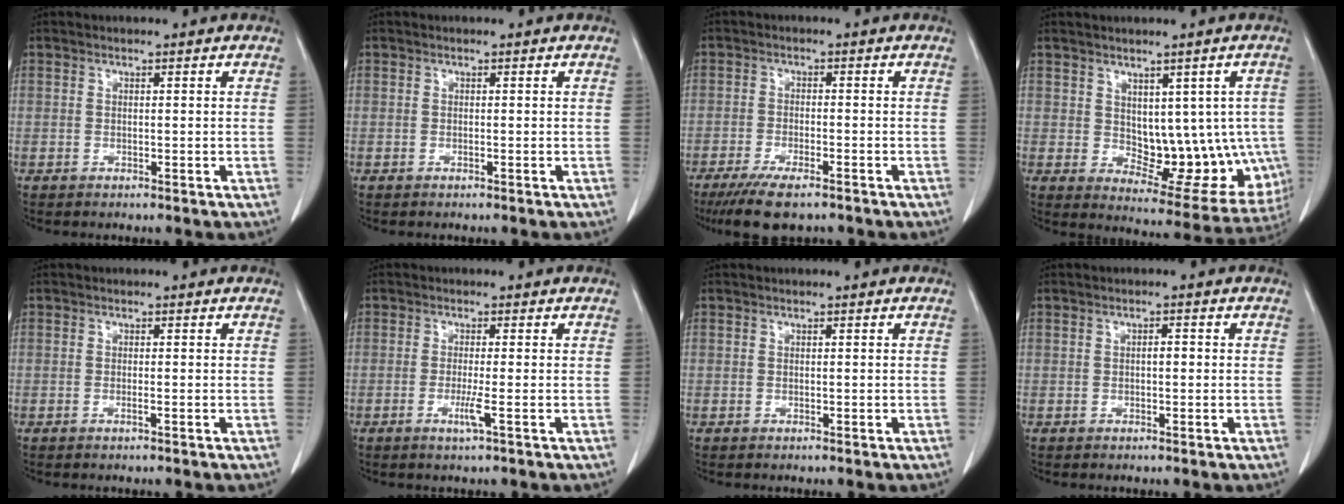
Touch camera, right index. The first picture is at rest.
{"total": 0.0}
{"total": 7.8, "force": [-5.9, 1.7, 4.9], "torque": [-0.086, -0.019, -0.091]}
{"total": 12.7, "force": [0.2, 7.1, 10.5], "torque": [-0.113, 0.004, 0.026]}
{"total": 0.6, "force": [-0.3, -0.1, 0.5], "torque": [-0.010, 0.000, -0.005]}
{"total": 2.5, "force": [-0.9, -0.4, 2.3], "torque": [-0.047, -0.006, -0.018]}
{"total": 0.0}
{"total": 1.1, "force": [-0.1, 0.4, 1.0], "torque": [-0.014, 0.004, -0.003]}